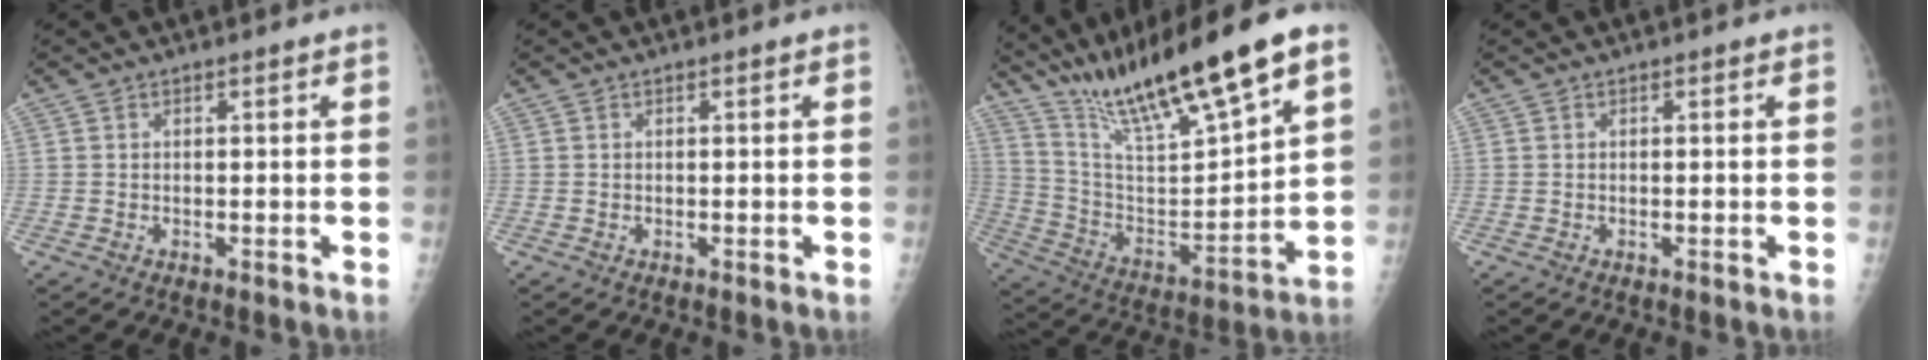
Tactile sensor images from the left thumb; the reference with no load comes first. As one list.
[{"total": 0.0}, {"total": 22.3, "force": [16.0, 3.1, 15.2], "torque": [-0.246, -0.059, 0.293]}, {"total": 0.0}]